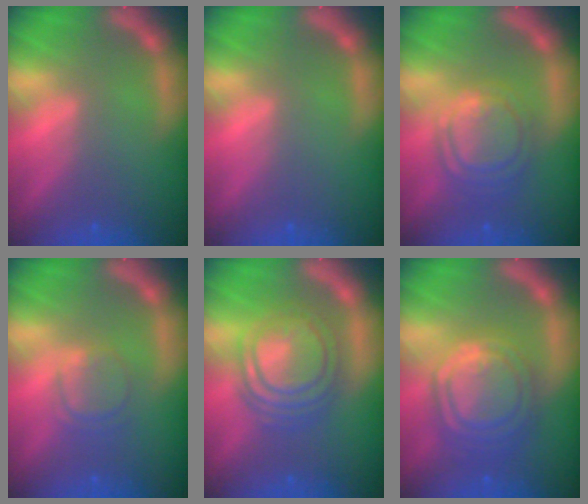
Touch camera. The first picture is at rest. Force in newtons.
{"total": 0.0}
{"total": 6.5}
{"total": 3.0}
{"total": 8.6}
{"total": 9.5}